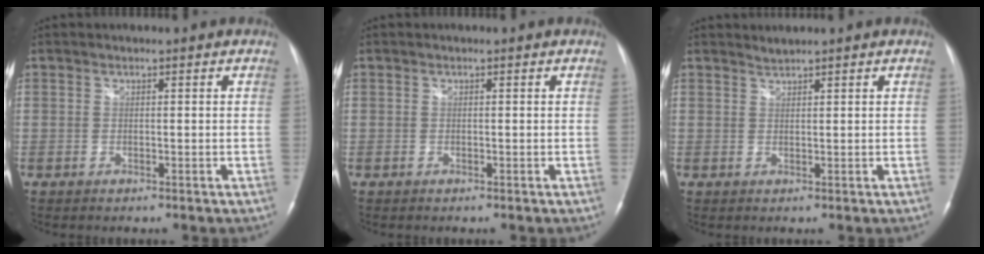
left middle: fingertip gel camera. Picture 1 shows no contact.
{"total": 0.0}
{"total": 0.9, "force": [0.9, -0.2, -0.1], "torque": [-0.002, 0.001, 0.020]}